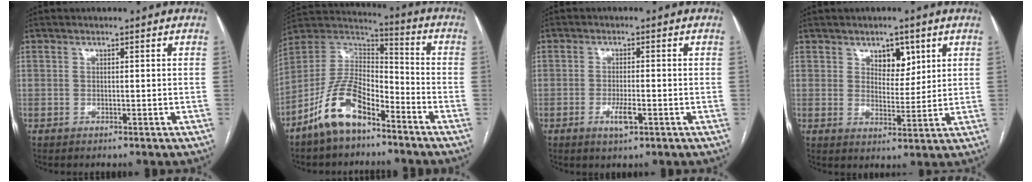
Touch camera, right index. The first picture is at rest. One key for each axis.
{"total": 12.7, "fx": -8.2, "fy": 5.0, "fz": 8.2, "tx": -0.172, "ty": 0.016, "tz": -0.157}
{"total": 3.3, "fx": -1.4, "fy": 0.7, "fz": 2.9, "tx": -0.054, "ty": -0.002, "tz": -0.022}
{"total": 5.1, "fx": 2.8, "fy": 2.9, "fz": 3.2, "tx": -0.042, "ty": 0.002, "tz": 0.045}